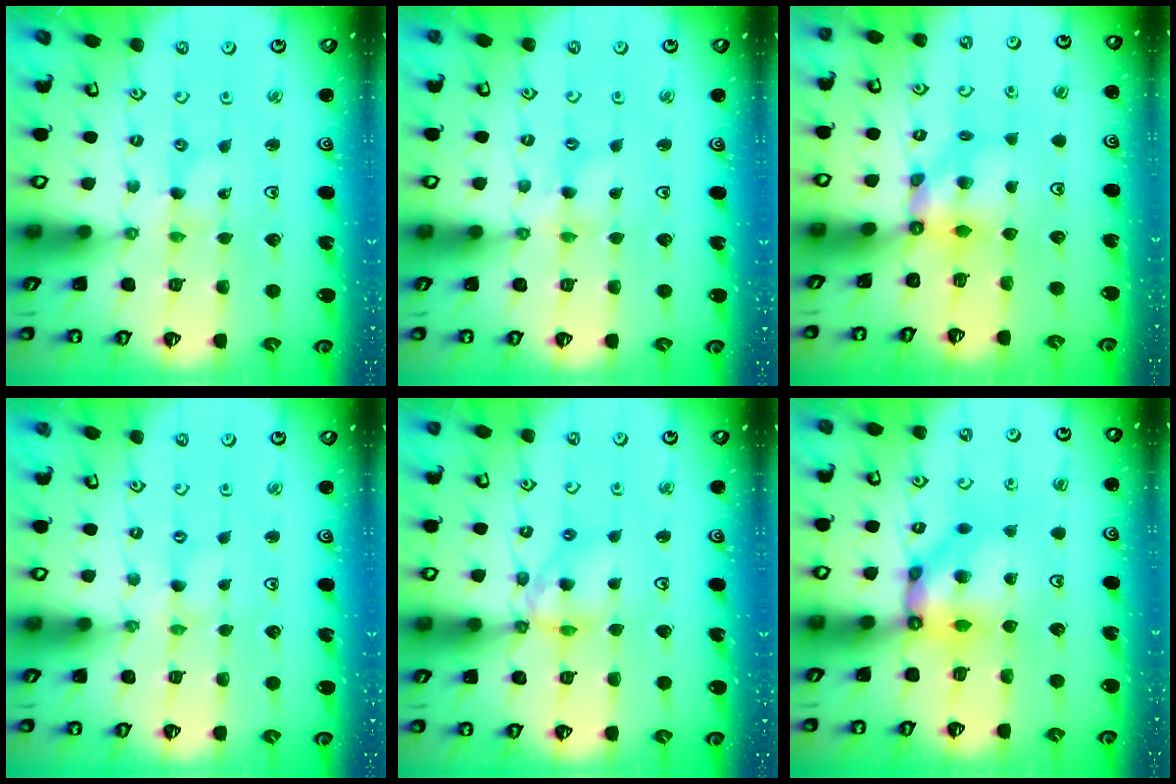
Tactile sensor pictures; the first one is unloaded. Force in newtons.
{"total": 1.6, "press": 1.6, "slide": 0.2}
{"total": 5.0, "press": 5.0, "slide": 0.3}
{"total": 0.0}
{"total": 10.2, "press": 10.1, "slide": 1.6}
{"total": 9.6, "press": 9.6, "slide": 1.3}